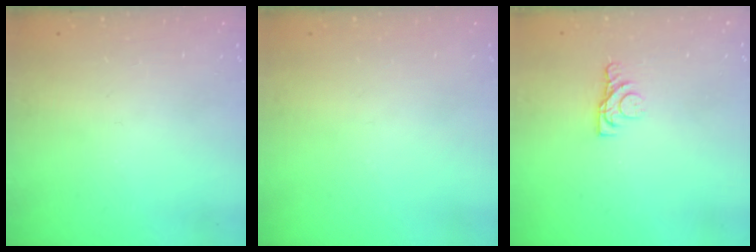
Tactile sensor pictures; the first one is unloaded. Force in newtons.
{"total": 0.0}
{"total": 5.4, "press": 5.4, "slide": 0.8}